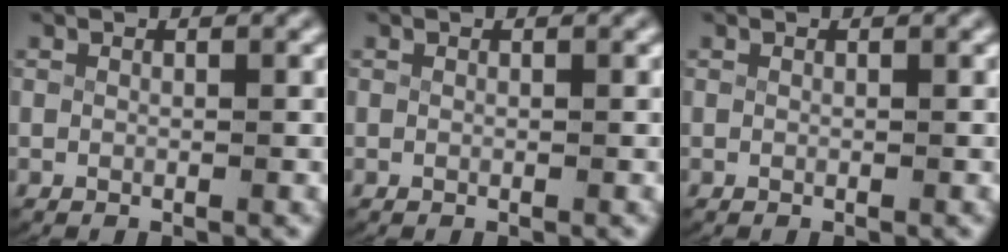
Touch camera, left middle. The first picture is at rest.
{"total": 0.0}
{"total": 0.0}